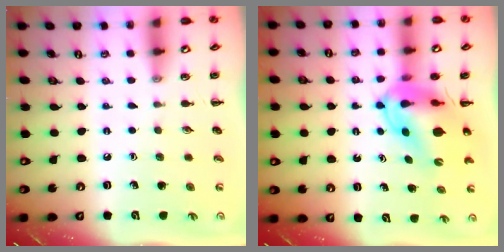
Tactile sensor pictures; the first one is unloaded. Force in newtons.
{"total": 12.9, "press": 12.4, "slide": 3.9}